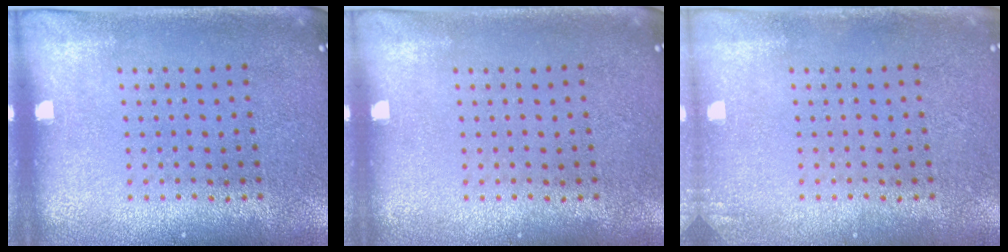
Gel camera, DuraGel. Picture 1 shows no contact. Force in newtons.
{"total": 0.0}
{"total": 0.9, "press": 0.9, "slide": 0.2}